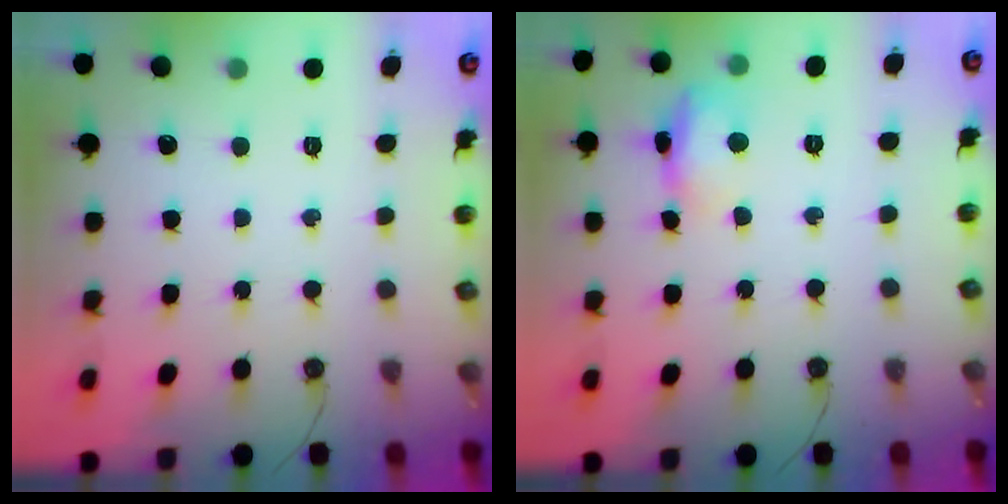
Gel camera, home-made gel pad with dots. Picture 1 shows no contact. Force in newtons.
{"total": 10.9, "press": 10.9, "slide": 0.9}